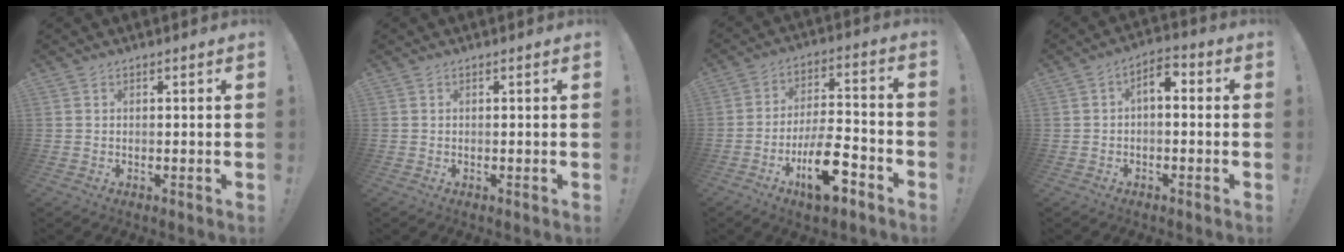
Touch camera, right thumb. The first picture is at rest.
{"total": 0.0}
{"total": 15.7, "force": [-7.8, 6.2, 12.2], "torque": [-0.194, 0.052, -0.123]}
{"total": 4.6, "force": [-0.7, 2.5, 3.9], "torque": [-0.059, 0.004, -0.014]}